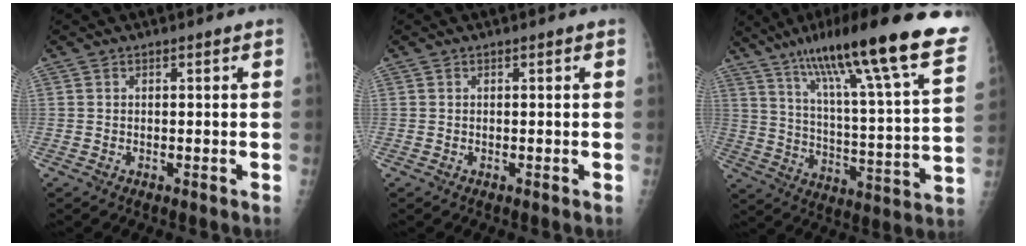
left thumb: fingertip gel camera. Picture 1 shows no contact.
{"total": 0.0}
{"total": 28.5, "force": [18.8, 3.7, 21.1], "torque": [-0.318, -0.046, 0.282]}